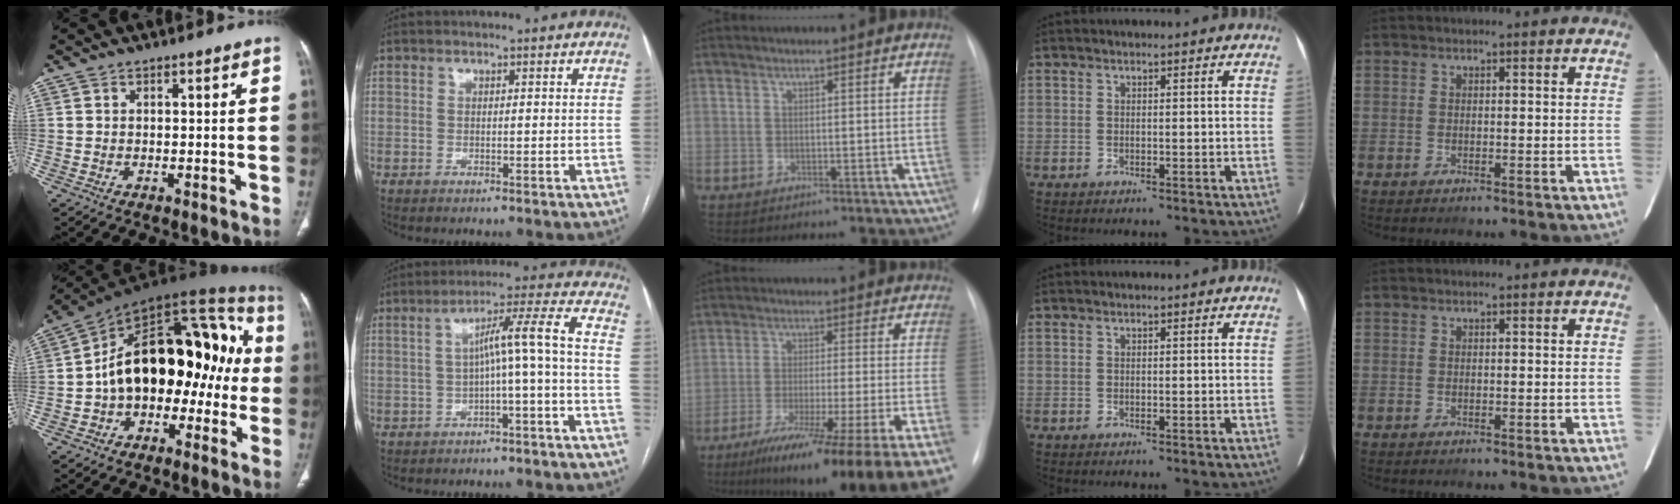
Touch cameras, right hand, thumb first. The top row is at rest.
{"thumb": {"total": 24.3, "force": [-1.9, 14.7, 19.3], "torque": [-0.252, 0.071, -0.034]}, "index": {"total": 7.8, "force": [-1.5, -0.9, 7.6], "torque": [-0.120, 0.033, -0.018]}, "middle": {"total": 19.9, "force": [-13.1, -0.7, 15.0], "torque": [-0.173, -0.049, -0.205]}}